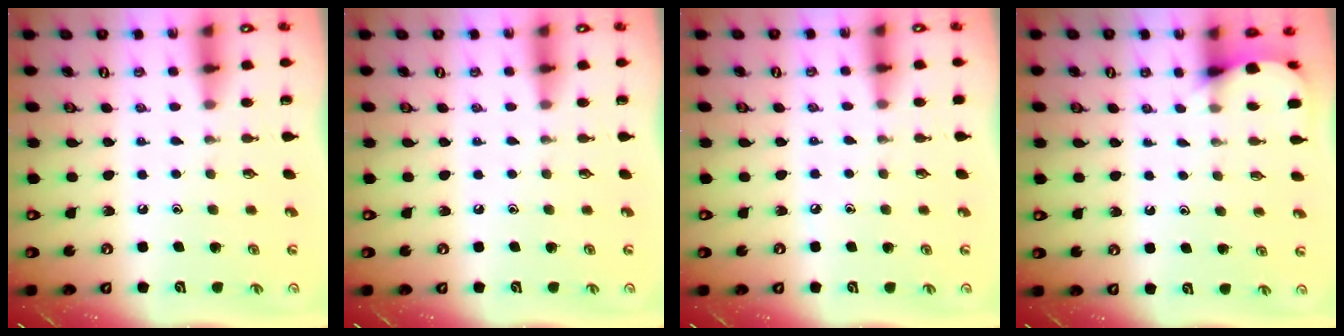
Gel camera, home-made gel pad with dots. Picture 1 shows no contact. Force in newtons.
{"total": 0.0}
{"total": 2.3, "press": 2.3, "slide": 0.4}
{"total": 4.1, "press": 4.0, "slide": 0.4}